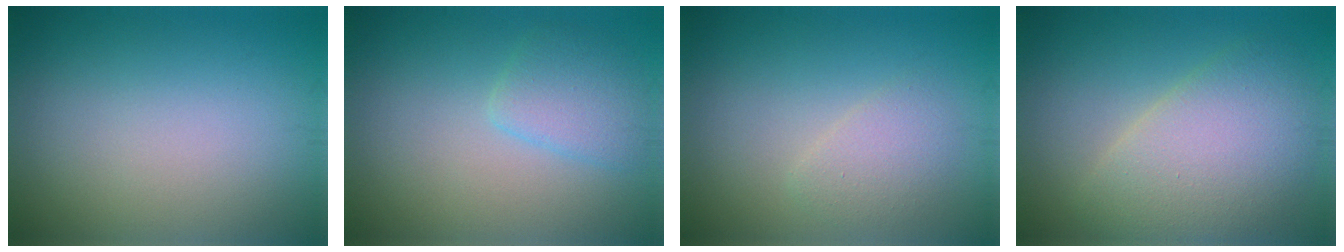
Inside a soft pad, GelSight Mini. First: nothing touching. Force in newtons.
{"total": 2.6, "press": 2.6, "slide": 0.2}
{"total": 1.9, "press": 1.9, "slide": 0.1}
{"total": 6.3, "press": 6.3, "slide": 0.4}